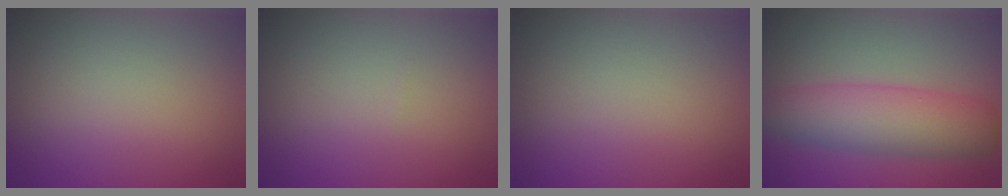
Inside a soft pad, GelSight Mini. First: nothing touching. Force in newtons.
{"total": 0.0}
{"total": 0.0}
{"total": 6.1, "press": 6.1, "slide": 0.1}